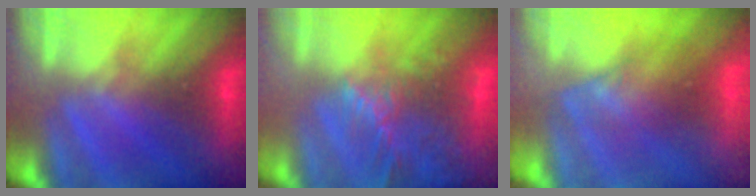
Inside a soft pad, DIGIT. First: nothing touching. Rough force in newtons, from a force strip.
{"total": 6.9}
{"total": 2.5}